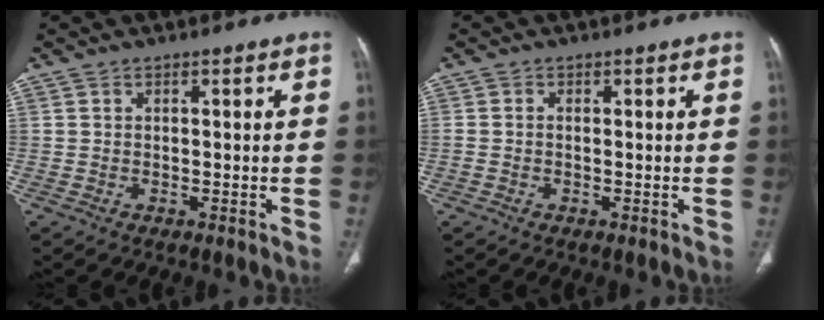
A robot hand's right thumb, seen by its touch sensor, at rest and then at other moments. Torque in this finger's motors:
{"motor_torque": [0.09, -0.57, -0.18, -0.03, -0.02]}